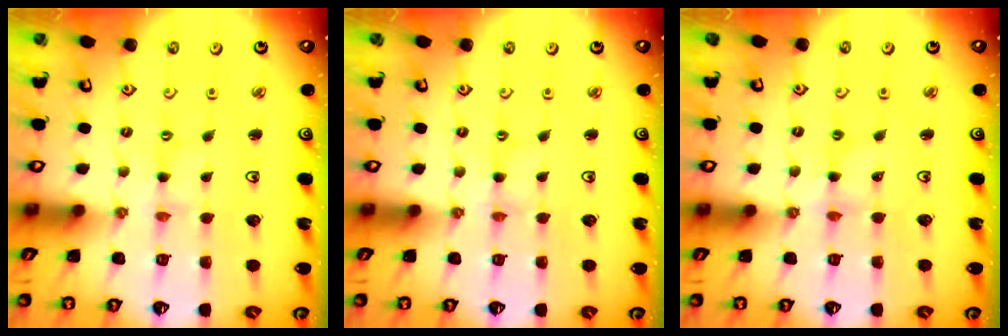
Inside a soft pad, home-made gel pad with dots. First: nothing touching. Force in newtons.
{"total": 0.0}
{"total": 2.6, "press": 2.6, "slide": 0.2}